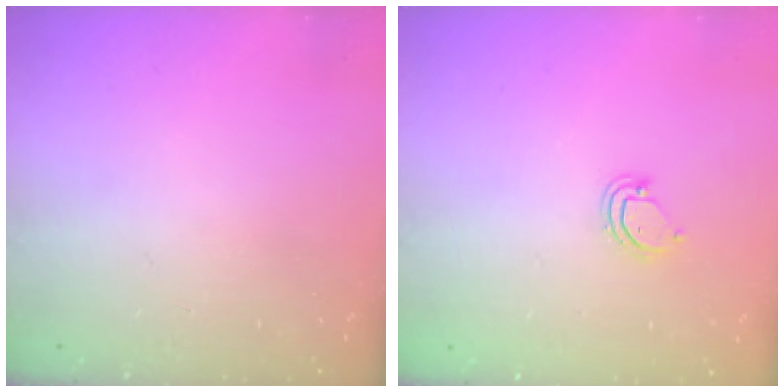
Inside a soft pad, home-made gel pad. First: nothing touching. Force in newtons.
{"total": 3.1, "press": 3.1, "slide": 0.2}